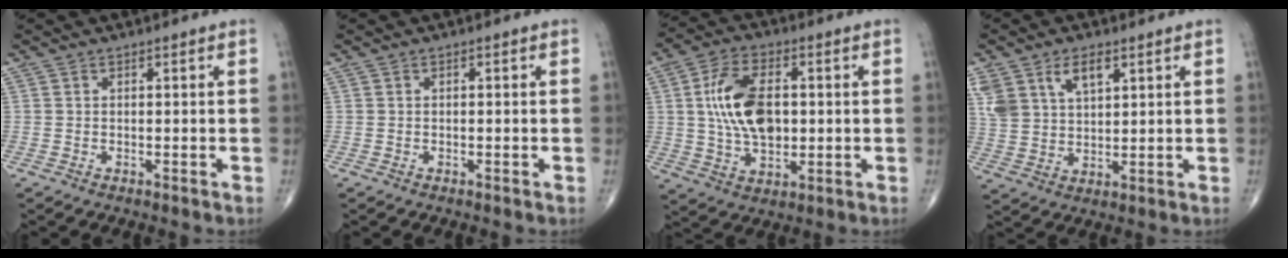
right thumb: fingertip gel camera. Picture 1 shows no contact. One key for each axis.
{"total": 0.0}
{"total": 13.4, "fx": 1.3, "fy": 7.7, "fz": 10.9, "tx": -0.190, "ty": 0.004, "tz": 0.024}
{"total": 7.7, "fx": 3.7, "fy": 4.4, "fz": 5.0, "tx": -0.086, "ty": -0.008, "tz": 0.077}